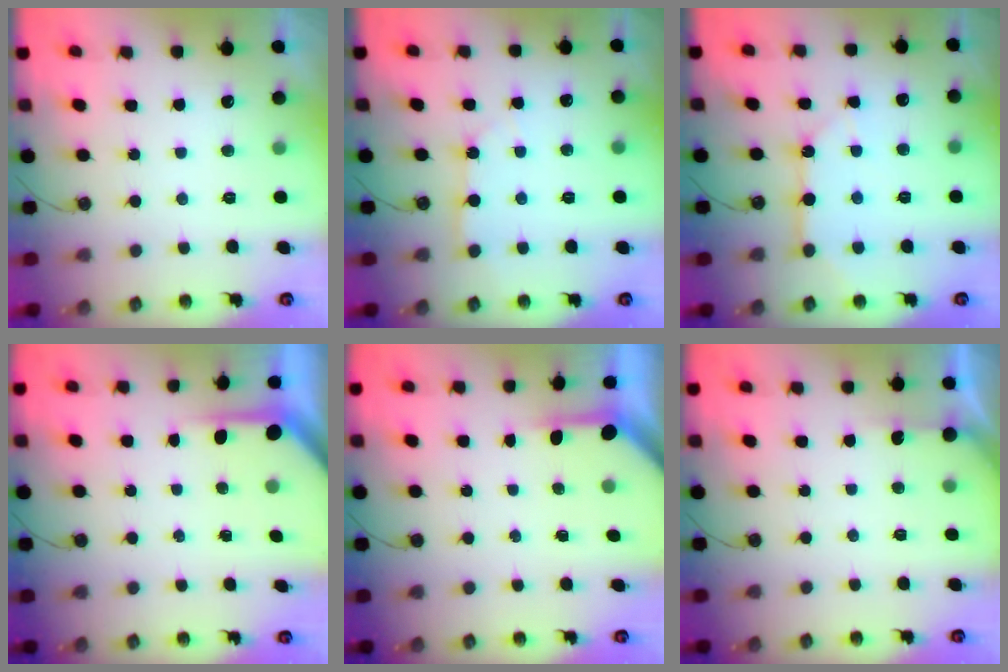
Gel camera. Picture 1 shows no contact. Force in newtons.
{"total": 3.2, "press": 3.2, "slide": 0.5}
{"total": 10.4, "press": 10.4, "slide": 1.1}
{"total": 3.7, "press": 3.7, "slide": 0.2}
{"total": 3.3, "press": 3.3, "slide": 0.4}
{"total": 2.9, "press": 2.9, "slide": 0.4}